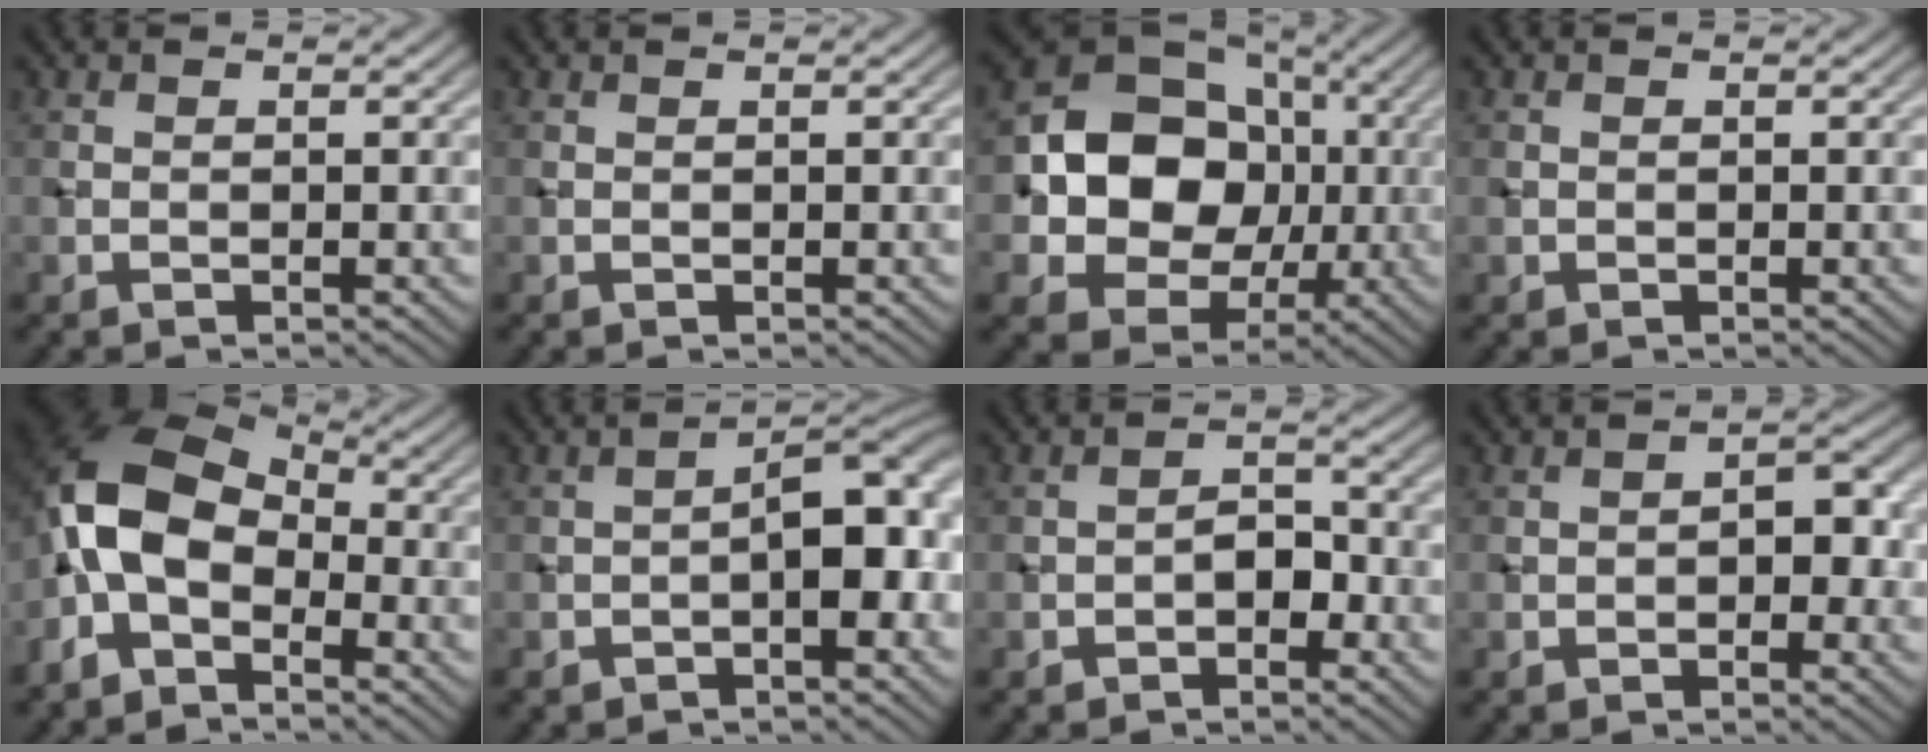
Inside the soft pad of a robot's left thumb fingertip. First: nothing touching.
{"total": 0.0}
{"total": 12.9, "force": [0.3, 10.6, 7.3], "torque": [-0.124, 0.001, -0.011]}
{"total": 0.7, "force": [-0.2, 0.6, 0.0], "torque": [0.003, -0.005, -0.007]}
{"total": 10.1, "force": [-3.0, 5.9, 7.6], "torque": [-0.178, 0.006, -0.076]}
{"total": 6.6, "force": [-2.0, 2.5, 5.7], "torque": [-0.074, 0.015, -0.038]}
{"total": 2.7, "force": [-1.6, 1.6, 1.6], "torque": [-0.021, 0.012, -0.033]}
{"total": 3.2, "force": [-0.9, 1.9, 2.5], "torque": [-0.030, 0.005, -0.016]}